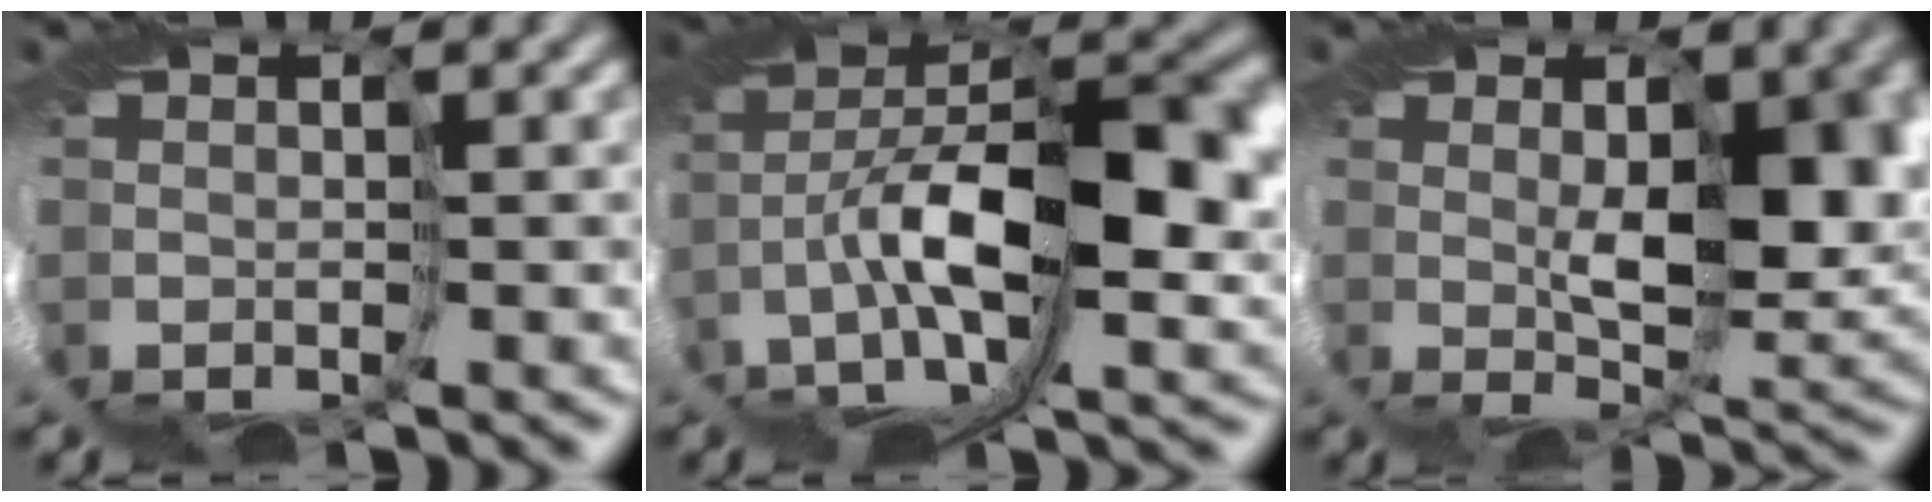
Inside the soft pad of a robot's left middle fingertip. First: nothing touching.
{"total": 9.1, "force": [0.6, 3.9, 8.2], "torque": [-0.166, 0.010, 0.004]}
{"total": 5.8, "force": [1.9, 2.1, 5.0], "torque": [-0.105, -0.017, 0.041]}